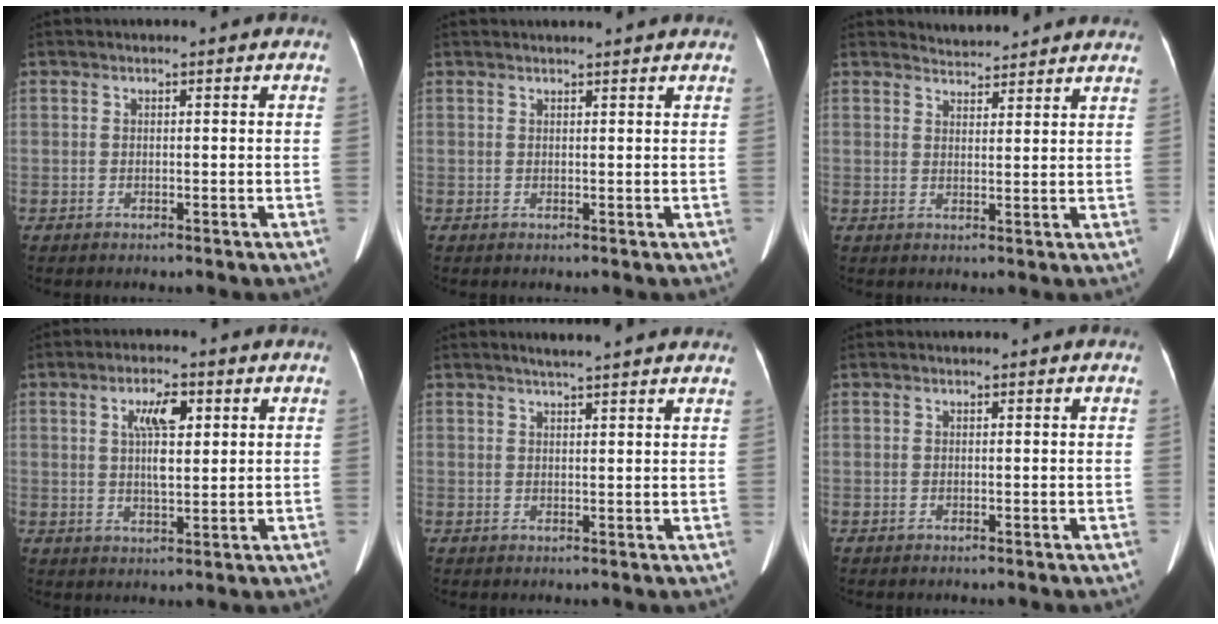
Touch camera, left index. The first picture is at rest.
{"total": 4.7, "force": [4.5, -0.1, 1.3], "torque": [-0.014, 0.022, 0.047]}
{"total": 5.6, "force": [5.6, 0.6, 0.3], "torque": [-0.007, 0.017, 0.065]}
{"total": 6.1, "force": [2.0, 1.7, 5.5], "torque": [-0.104, 0.008, 0.039]}
{"total": 8.6, "force": [7.5, 0.1, 4.2], "torque": [-0.057, 0.023, 0.083]}
{"total": 0.0}